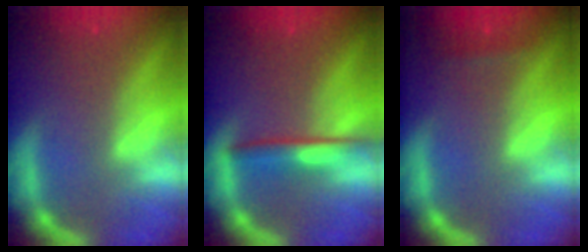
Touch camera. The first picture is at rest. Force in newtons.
{"total": 3.0}
{"total": 0.9}